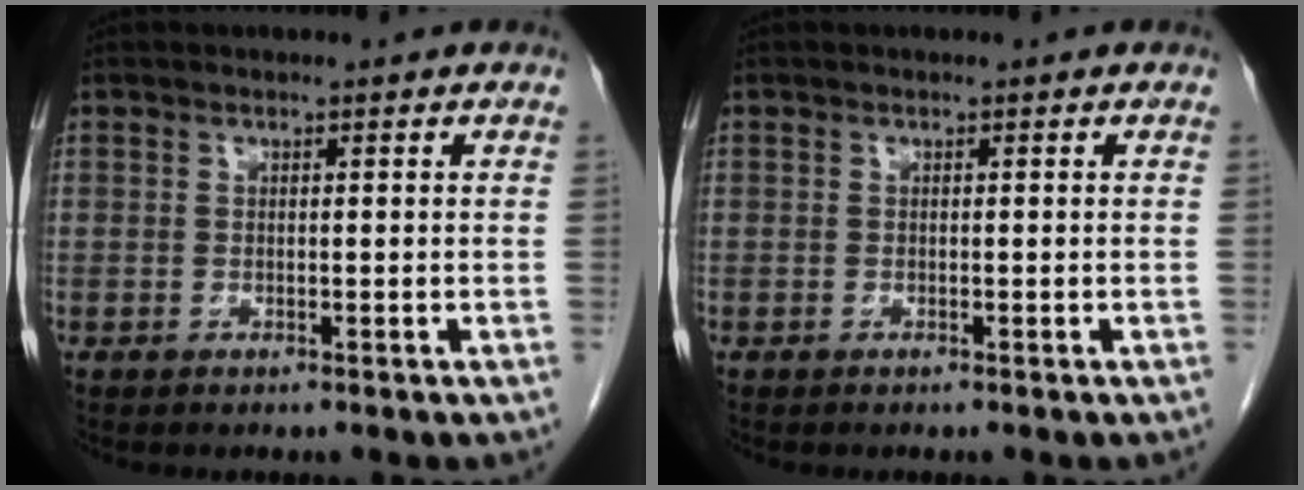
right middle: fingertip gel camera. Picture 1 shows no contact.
{"total": 0.0}